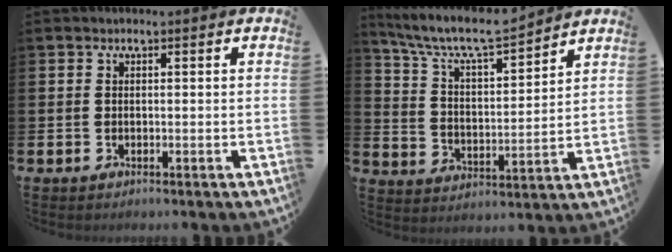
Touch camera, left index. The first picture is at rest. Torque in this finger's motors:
{"motor_torque": [0.63, -1.29, 0.18, 0.06]}